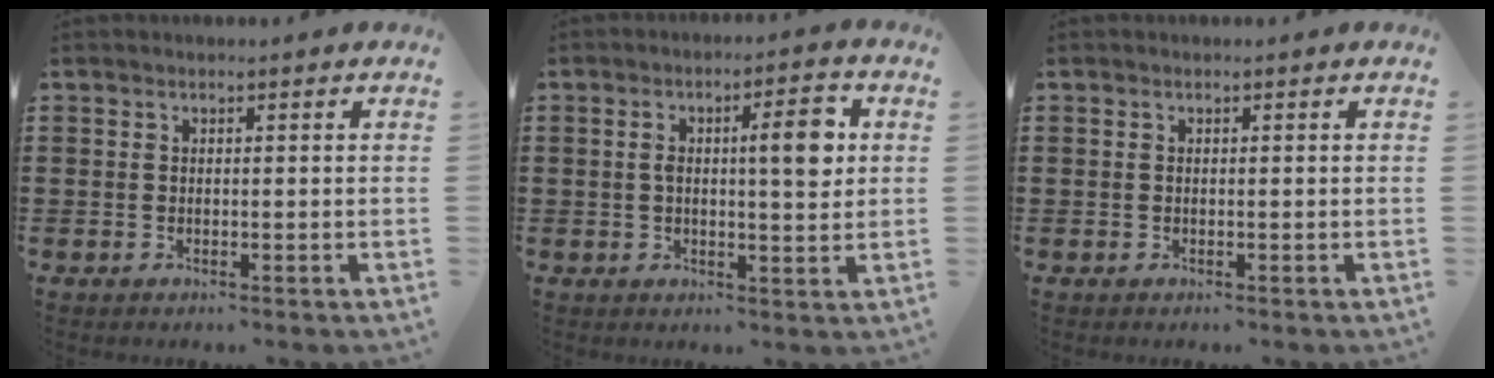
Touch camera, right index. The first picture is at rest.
{"total": 6.9, "force": [1.4, 2.0, 6.5], "torque": [-0.102, -0.001, 0.015]}
{"total": 0.0}